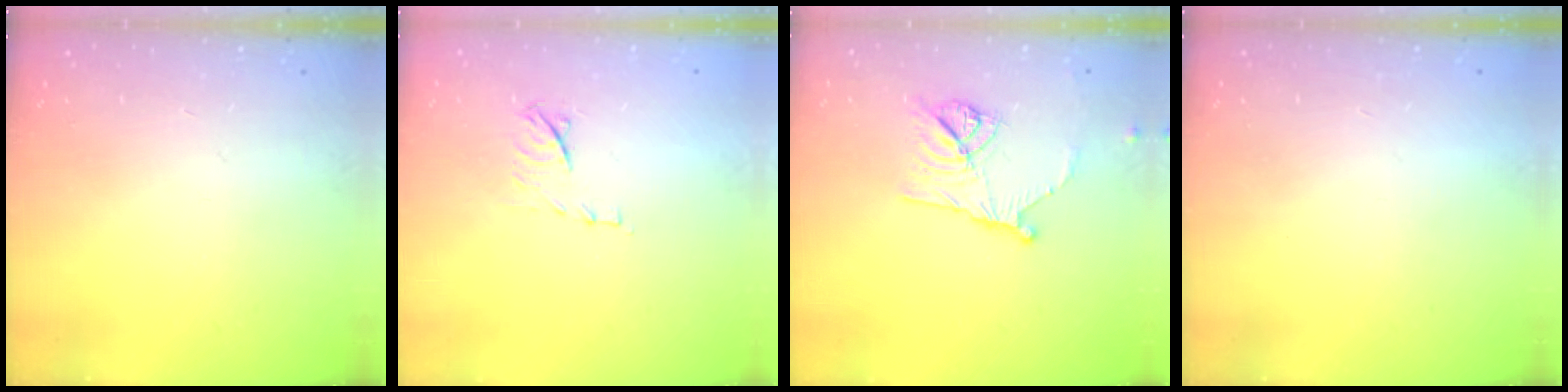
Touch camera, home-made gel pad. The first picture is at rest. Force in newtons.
{"total": 7.6, "press": 7.6, "slide": 0.7}
{"total": 11.2, "press": 10.9, "slide": 2.3}
{"total": 1.5, "press": 1.5, "slide": 0.1}